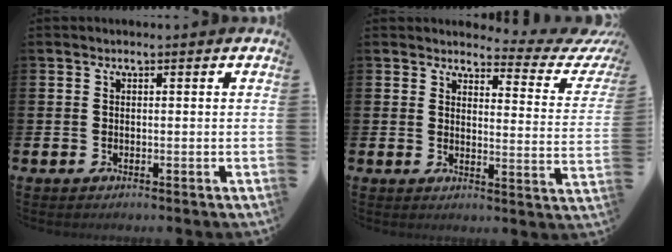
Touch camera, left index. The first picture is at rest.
{"total": 3.3, "force": [3.0, 1.2, 1.0], "torque": [-0.019, -0.033, 0.040]}